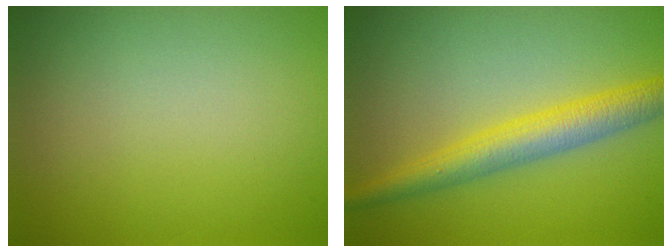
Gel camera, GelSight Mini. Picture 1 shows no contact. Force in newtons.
{"total": 4.6, "press": 4.6, "slide": 0.0}